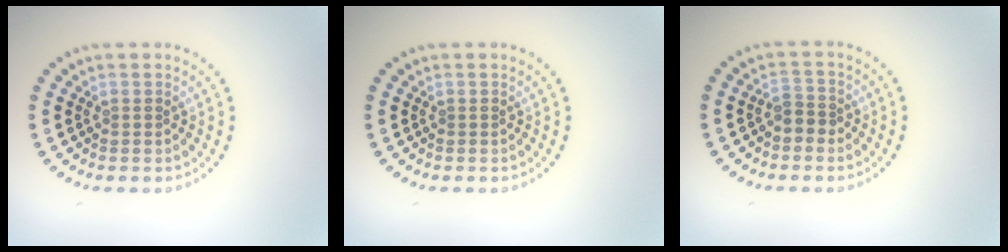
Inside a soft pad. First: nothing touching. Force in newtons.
{"total": 0.0}
{"total": 1.6, "press": 1.4, "slide": 0.7}